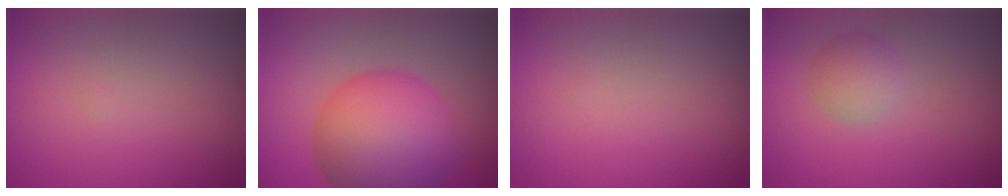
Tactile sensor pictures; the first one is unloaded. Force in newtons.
{"total": 10.0, "press": 10.0, "slide": 0.3}
{"total": 0.0}
{"total": 2.1, "press": 2.1, "slide": 0.1}